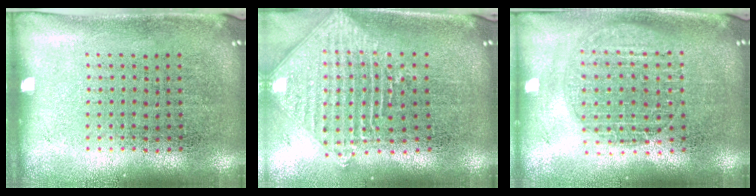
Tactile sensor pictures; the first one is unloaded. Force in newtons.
{"total": 2.2, "press": 1.8, "slide": 1.3}
{"total": 1.6, "press": 1.4, "slide": 0.7}